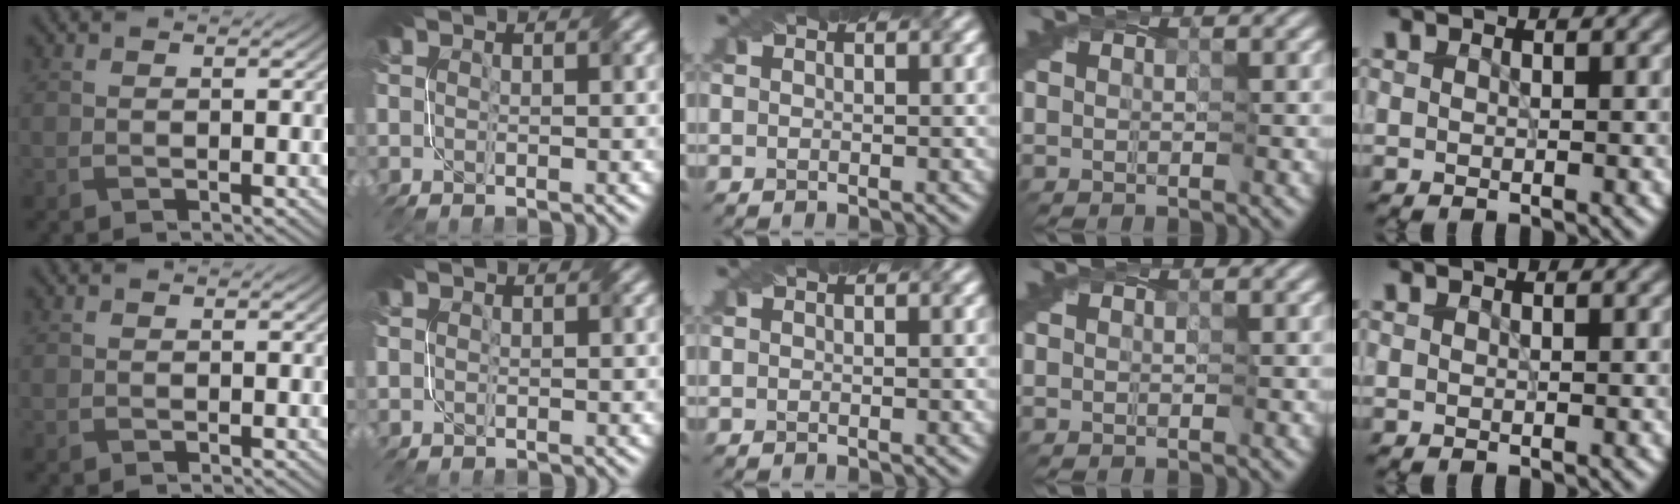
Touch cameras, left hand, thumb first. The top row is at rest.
{"index": {"total": 0.7, "force": [0.5, 0.3, -0.4], "torque": [0.007, 0.003, 0.012]}}